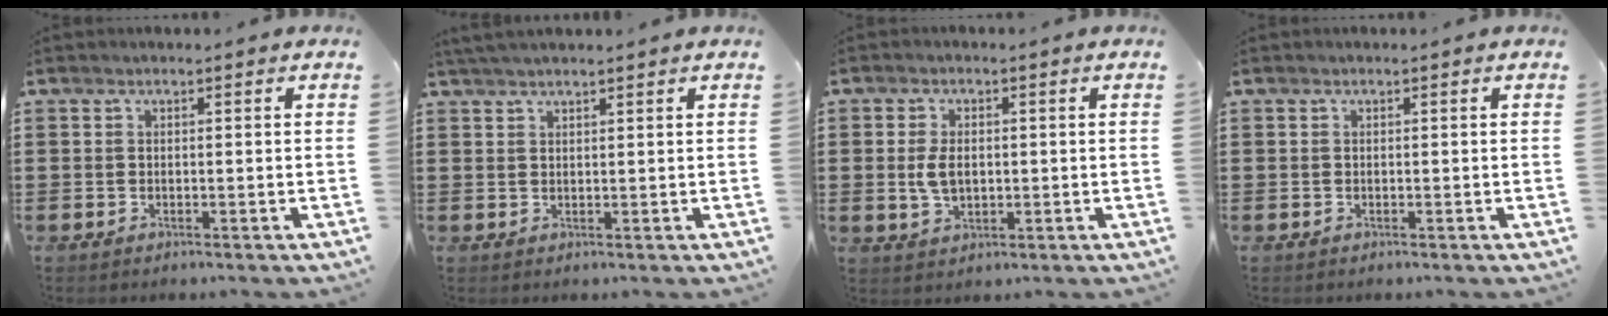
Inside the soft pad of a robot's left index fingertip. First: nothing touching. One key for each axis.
{"total": 1.8, "fx": 1.6, "fy": 0.0, "fz": 0.7, "tx": -0.017, "ty": 0.001, "tz": 0.032}
{"total": 4.3, "fx": 0.2, "fy": 2.5, "fz": 3.5, "tx": -0.085, "ty": 0.002, "tz": -0.001}
{"total": 0.0}